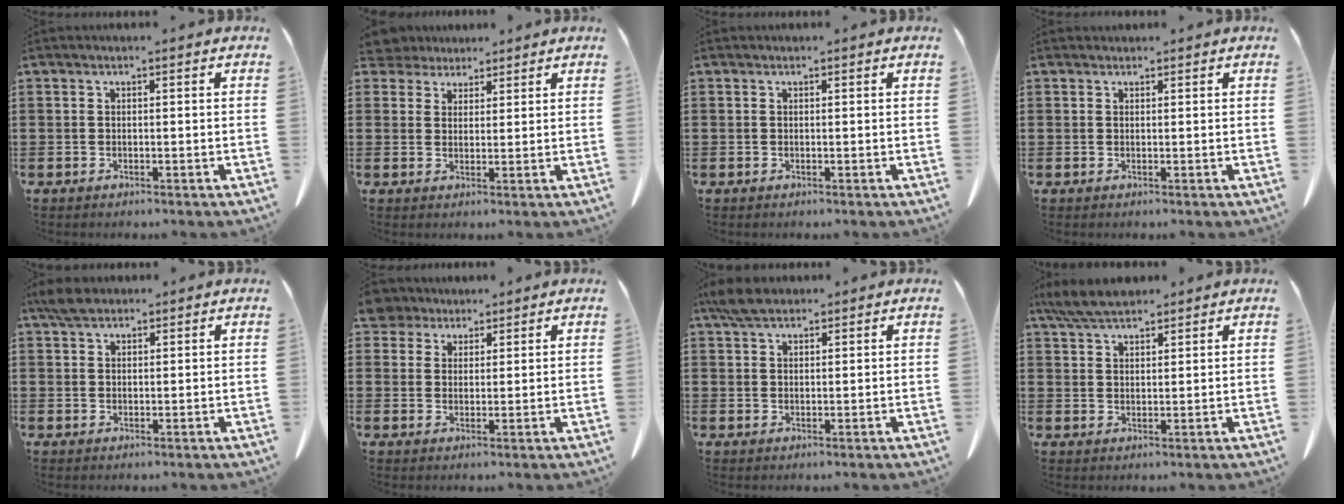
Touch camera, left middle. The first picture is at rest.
{"total": 3.6, "force": [3.2, 1.7, 0.4], "torque": [-0.023, -0.002, 0.060]}
{"total": 0.0}
{"total": 0.8, "force": [0.7, 0.4, 0.0], "torque": [-0.002, -0.001, 0.016]}
{"total": 3.2, "force": [2.6, 1.3, 1.4], "torque": [-0.034, 0.004, 0.050]}
{"total": 4.0, "force": [3.5, 2.0, 0.5], "torque": [-0.020, -0.003, 0.066]}
{"total": 4.2, "force": [3.3, 1.5, 2.0], "torque": [-0.048, 0.000, 0.064]}
{"total": 5.5, "force": [4.7, 1.2, 2.5], "torque": [-0.061, -0.009, 0.091]}